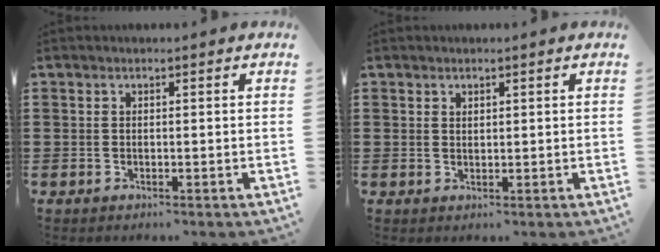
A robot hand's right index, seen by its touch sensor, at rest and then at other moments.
{"total": 0.8, "force": [0.7, 0.4, 0.1], "torque": [-0.004, 0.001, 0.014]}